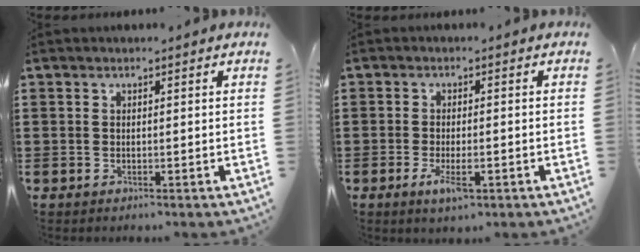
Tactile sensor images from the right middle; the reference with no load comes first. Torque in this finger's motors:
{"motor_torque": [0.64, 0.32, 0.06, 0.06]}